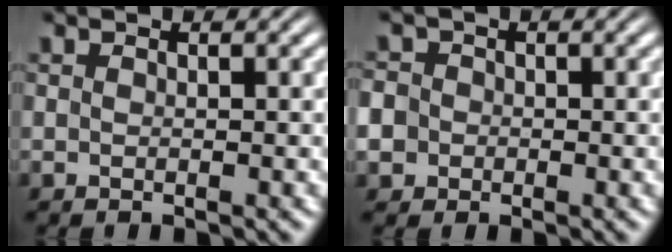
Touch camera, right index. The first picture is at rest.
{"total": 4.0, "force": [-0.9, 3.8, 1.1], "torque": [-0.042, -0.020, -0.015]}